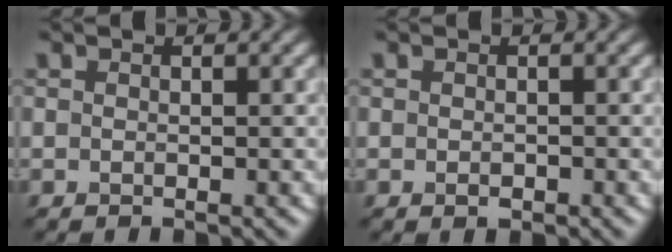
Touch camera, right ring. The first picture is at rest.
{"total": 0.7, "force": [-0.3, 0.4, 0.5], "torque": [-0.008, -0.001, -0.004]}